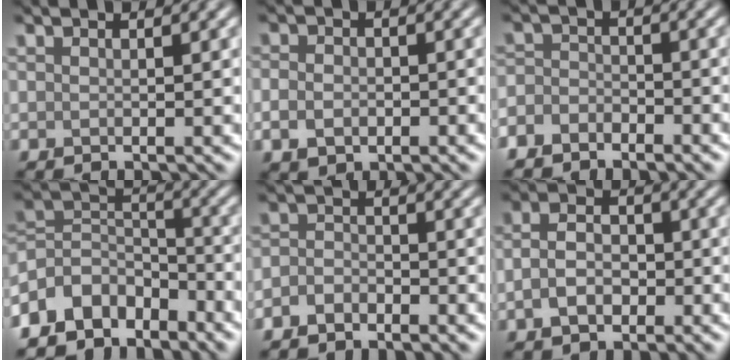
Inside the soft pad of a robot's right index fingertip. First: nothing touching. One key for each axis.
{"total": 2.7, "fx": -0.7, "fy": 2.0, "fz": 1.6, "tx": -0.028, "ty": -0.004, "tz": -0.017}
{"total": 2.9, "fx": -2.3, "fy": 1.6, "fz": 0.9, "tx": -0.009, "ty": 0.001, "tz": -0.053}
{"total": 7.2, "fx": -5.3, "fy": 4.1, "fz": 2.6, "tx": -0.039, "ty": 0.000, "tz": -0.110}
{"total": 2.1, "fx": -1.4, "fy": 1.2, "fz": 1.0, "tx": -0.020, "ty": 0.003, "tz": -0.032}
{"total": 3.7, "fx": -1.2, "fy": 2.6, "fz": 2.4, "tx": -0.047, "ty": 0.002, "tz": -0.029}